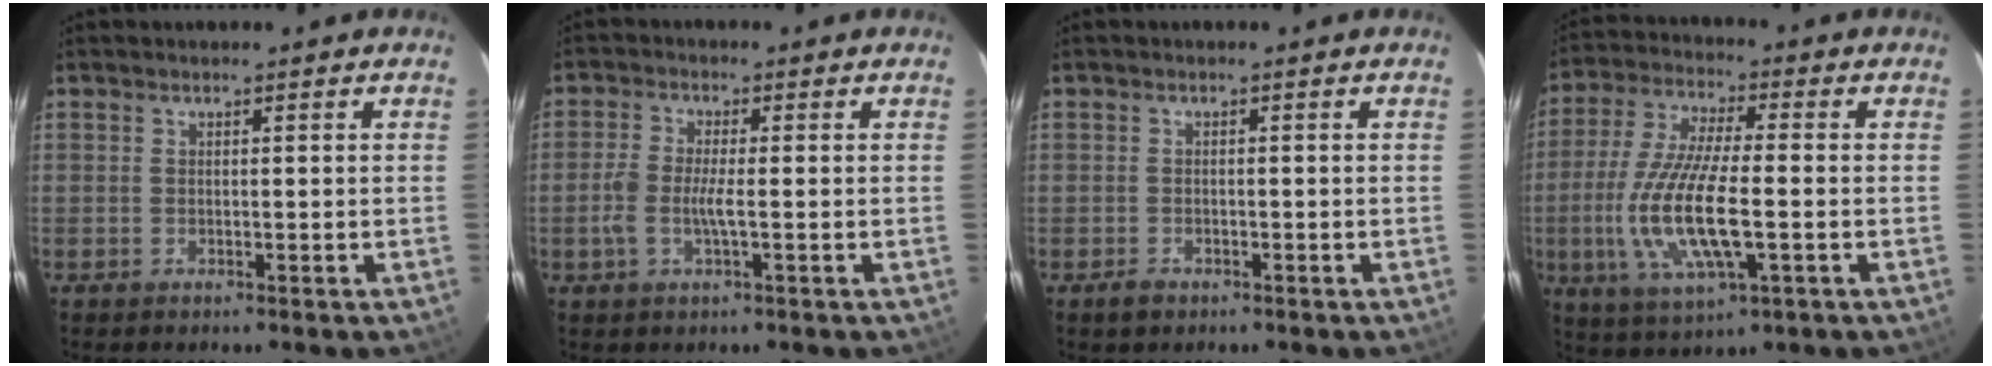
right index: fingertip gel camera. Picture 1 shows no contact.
{"total": 4.4, "force": [-1.1, 1.0, 4.1], "torque": [-0.092, 0.001, -0.024]}
{"total": 2.0, "force": [-1.2, 1.5, 0.6], "torque": [-0.013, 0.001, -0.019]}
{"total": 15.2, "force": [-3.1, 4.4, 14.3], "torque": [-0.299, -0.013, -0.059]}